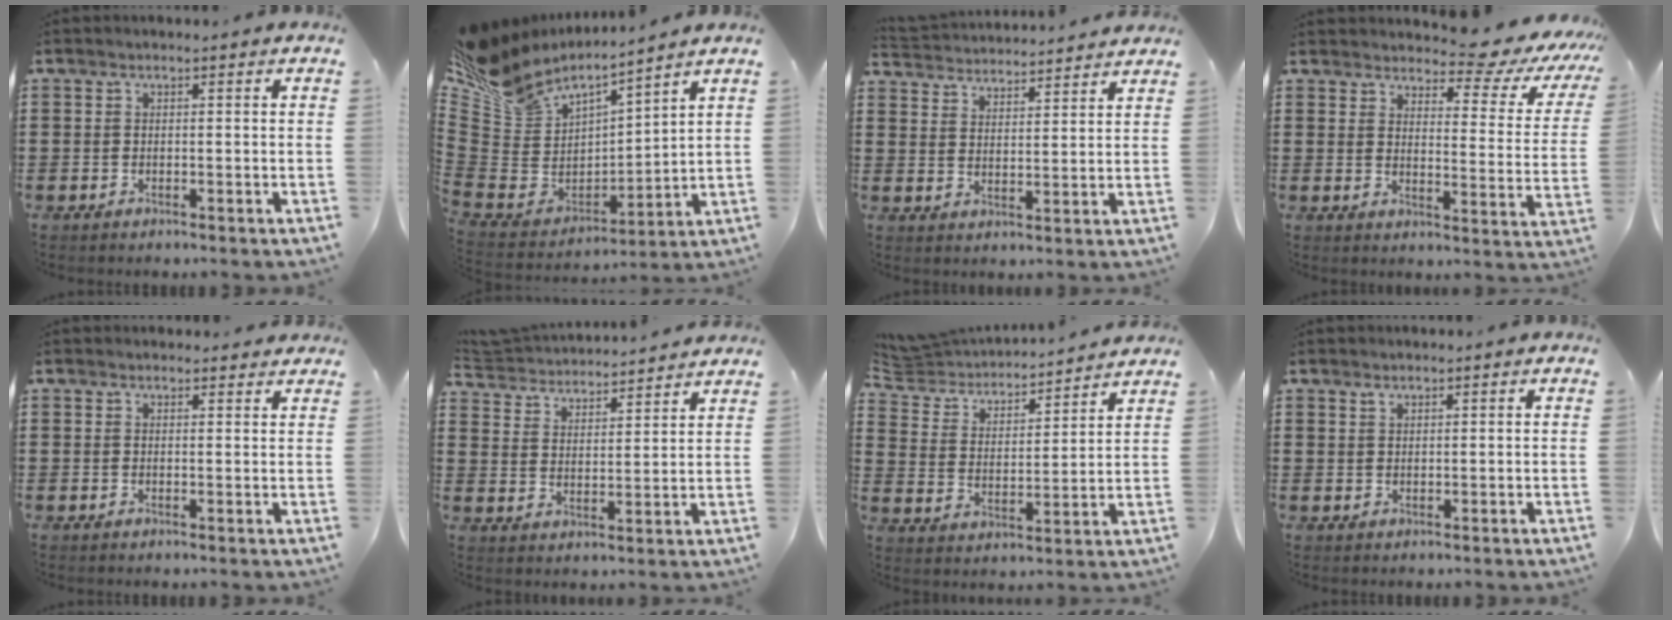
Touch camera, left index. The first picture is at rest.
{"total": 7.1, "force": [6.2, 3.0, 1.5], "torque": [-0.070, -0.054, 0.113]}
{"total": 3.9, "force": [3.9, 0.0, -0.5], "torque": [-0.010, -0.025, 0.067]}
{"total": 5.6, "force": [4.9, 1.0, 2.5], "torque": [-0.052, -0.037, 0.076]}
{"total": 1.5, "force": [1.5, 0.3, 0.2], "torque": [-0.006, 0.003, 0.029]}
{"total": 4.3, "force": [4.3, 0.2, -0.1], "torque": [-0.023, -0.031, 0.073]}
{"total": 3.8, "force": [3.7, 0.9, 0.2], "torque": [-0.031, -0.026, 0.054]}
{"total": 1.1, "force": [1.0, 0.5, 0.2], "torque": [-0.006, 0.001, 0.020]}